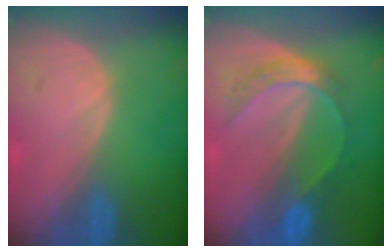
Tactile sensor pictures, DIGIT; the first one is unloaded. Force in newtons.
{"total": 5.4, "press": 5.4, "slide": 0.3}